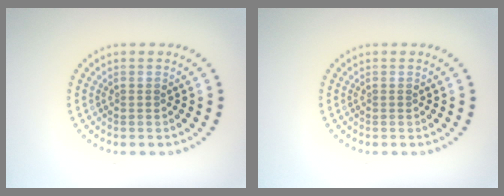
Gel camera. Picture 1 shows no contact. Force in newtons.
{"total": 0.0}